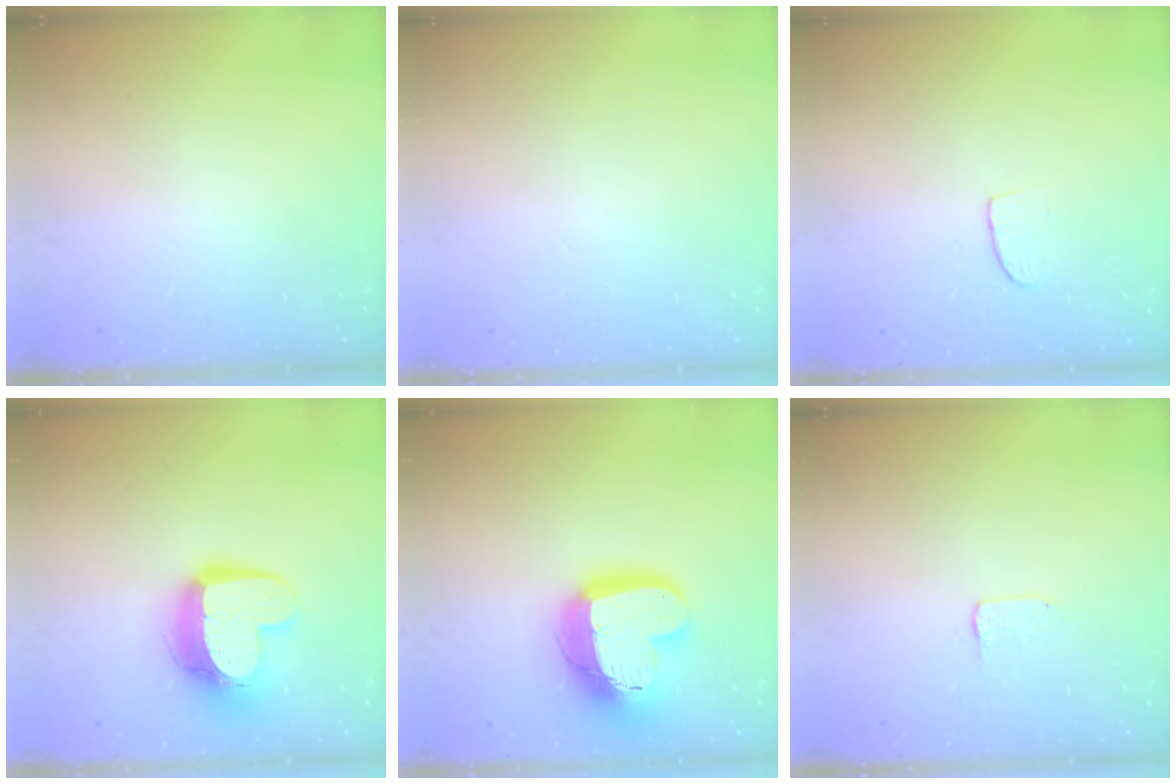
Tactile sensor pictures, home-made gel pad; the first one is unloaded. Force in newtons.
{"total": 0.0}
{"total": 6.0, "press": 5.9, "slide": 0.5}
{"total": 14.2, "press": 14.2, "slide": 1.4}
{"total": 19.5, "press": 19.5, "slide": 1.6}
{"total": 1.0, "press": 1.0, "slide": 0.1}